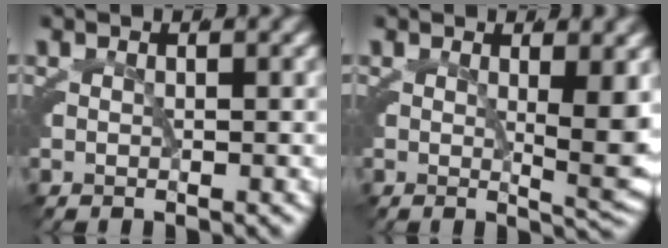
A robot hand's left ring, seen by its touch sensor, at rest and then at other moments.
{"total": 3.7, "force": [0.6, 0.5, 3.6], "torque": [-0.040, -0.016, 0.012]}